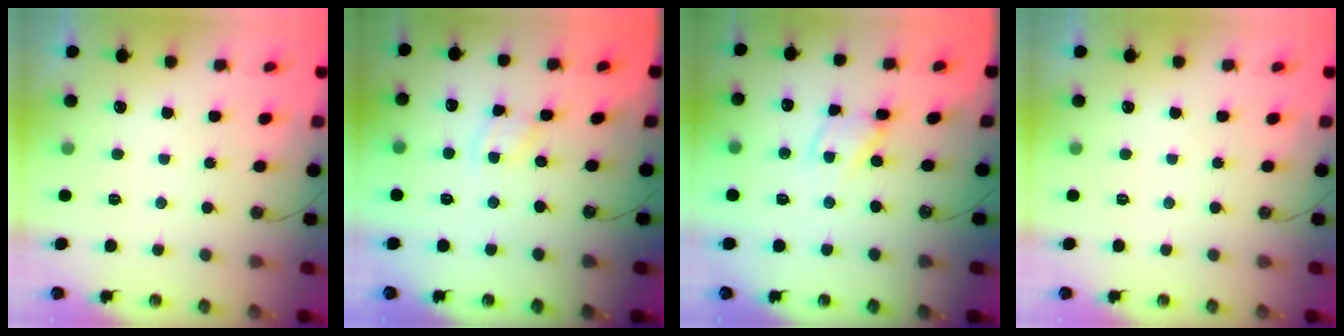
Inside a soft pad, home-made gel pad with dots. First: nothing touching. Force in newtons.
{"total": 2.6, "press": 2.6, "slide": 0.4}
{"total": 2.8, "press": 2.8, "slide": 0.2}
{"total": 0.0}